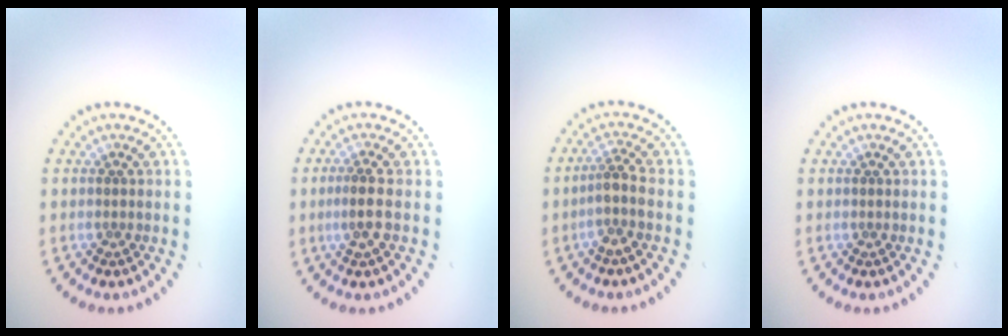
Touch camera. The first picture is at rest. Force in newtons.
{"total": 2.0, "press": 1.8, "slide": 0.8}
{"total": 2.2, "press": 1.6, "slide": 1.5}
{"total": 0.0}